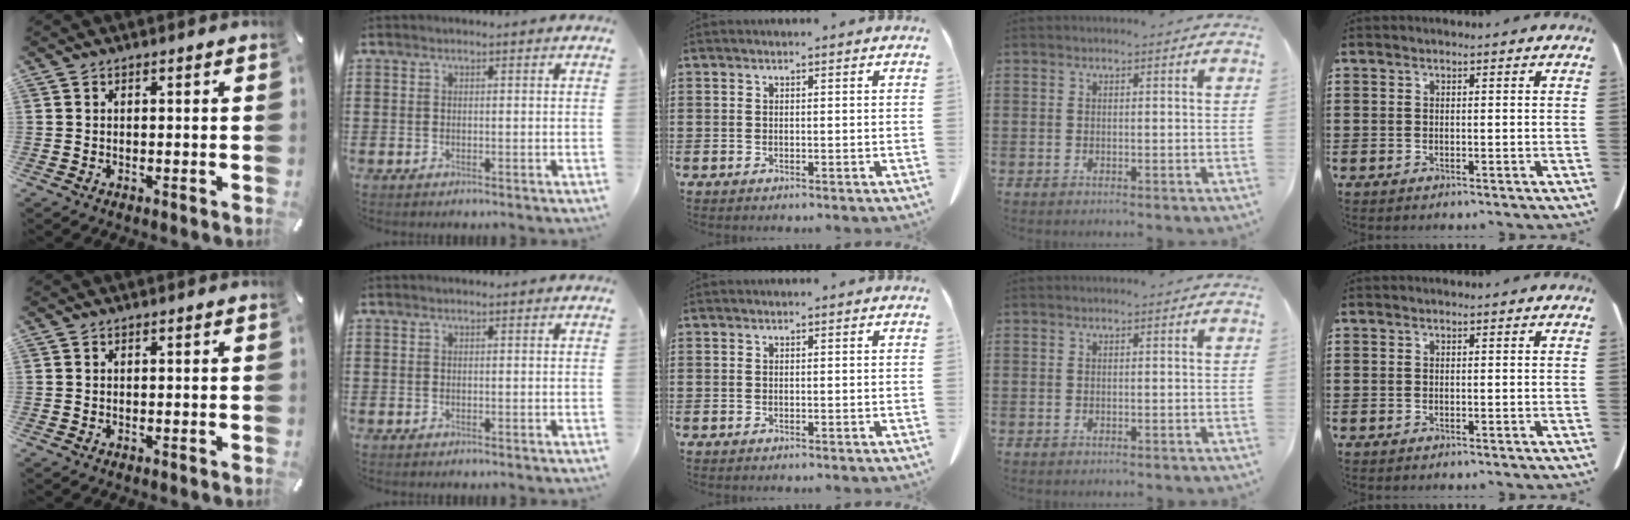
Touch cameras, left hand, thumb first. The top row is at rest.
{}